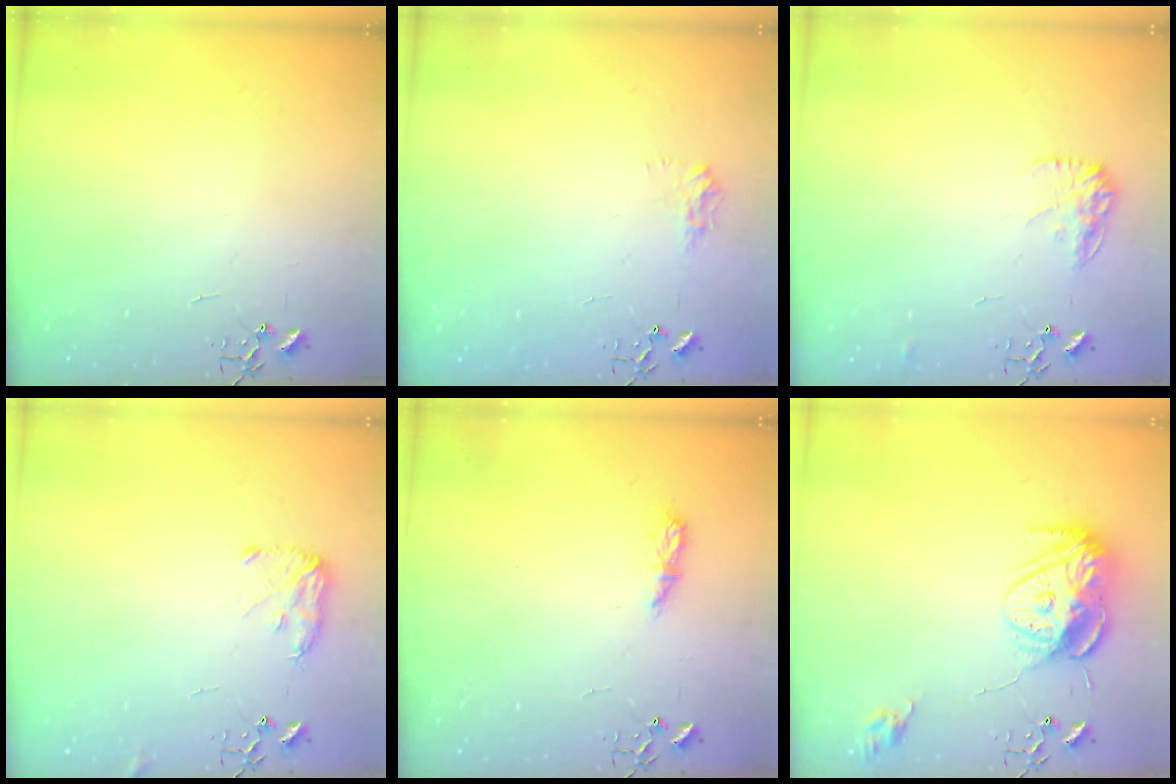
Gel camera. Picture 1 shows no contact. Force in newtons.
{"total": 7.6, "press": 7.5, "slide": 0.3}
{"total": 10.4, "press": 10.4, "slide": 0.5}
{"total": 8.1, "press": 8.0, "slide": 0.5}
{"total": 5.6, "press": 5.5, "slide": 0.7}
{"total": 12.9, "press": 12.9, "slide": 1.2}